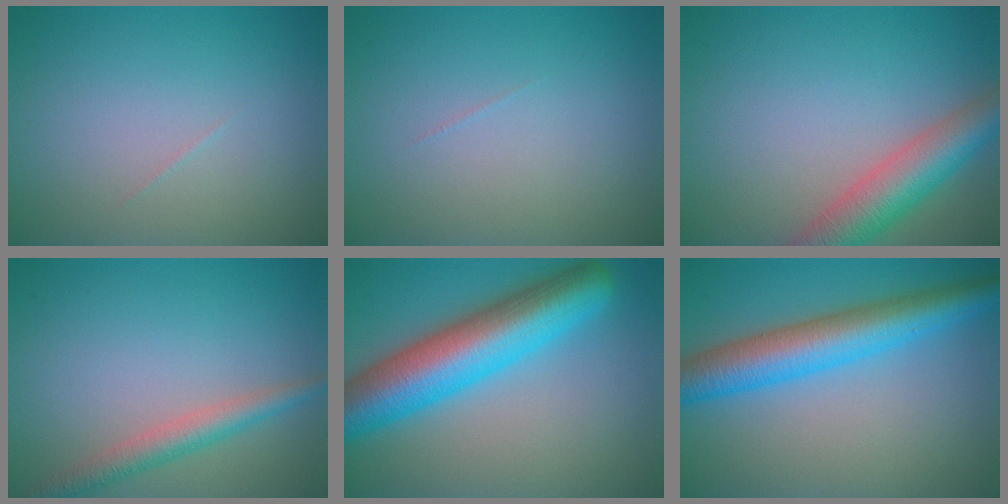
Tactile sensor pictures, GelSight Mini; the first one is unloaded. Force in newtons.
{"total": 0.0}
{"total": 6.0, "press": 6.0, "slide": 0.4}
{"total": 2.9, "press": 2.9, "slide": 0.2}
{"total": 10.3, "press": 10.3, "slide": 0.4}
{"total": 7.1, "press": 7.1, "slide": 0.1}